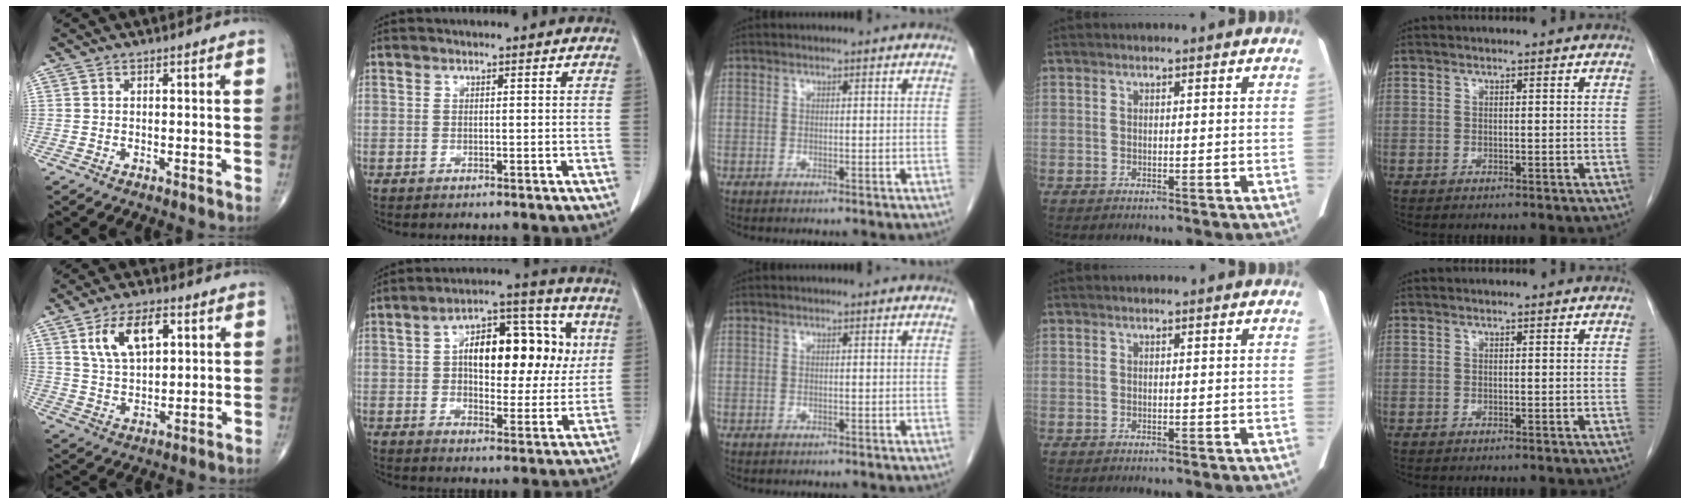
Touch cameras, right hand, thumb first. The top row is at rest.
{"thumb": {"total": 10.8, "force": [4.1, 5.9, 8.1], "torque": [-0.131, -0.006, 0.078]}, "index": {"total": 15.9, "force": [3.2, 7.6, 13.6], "torque": [-0.198, 0.040, 0.048]}}